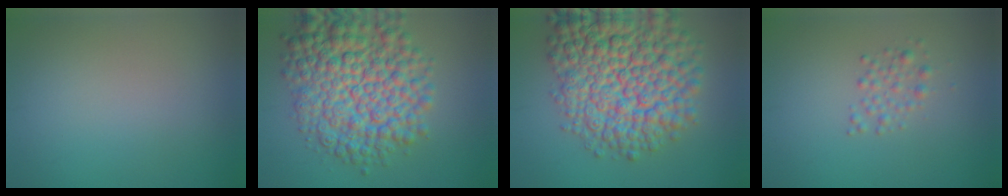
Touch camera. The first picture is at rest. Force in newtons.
{"total": 10.6, "press": 10.6, "slide": 0.3}
{"total": 12.7, "press": 12.7, "slide": 0.5}
{"total": 1.5, "press": 1.5, "slide": 0.0}